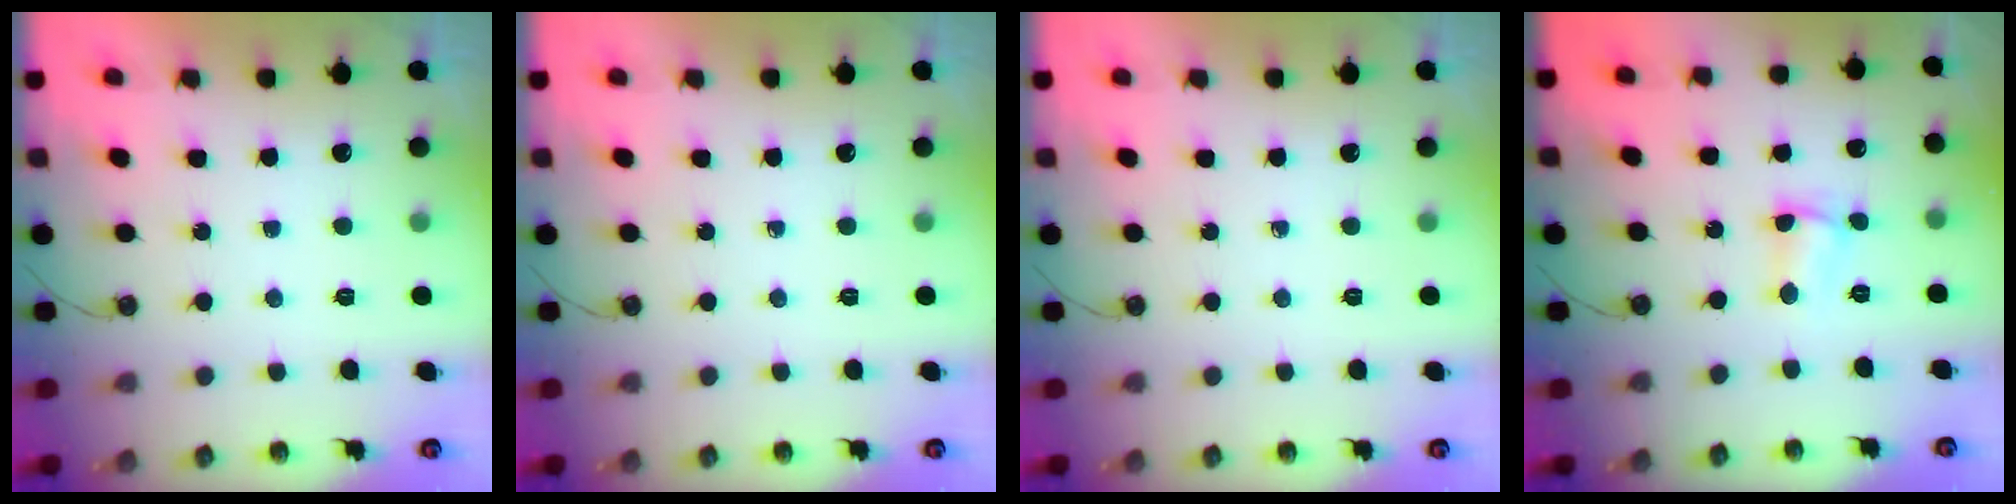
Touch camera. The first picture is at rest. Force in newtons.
{"total": 0.0}
{"total": 0.0}
{"total": 2.6, "press": 2.3, "slide": 1.1}